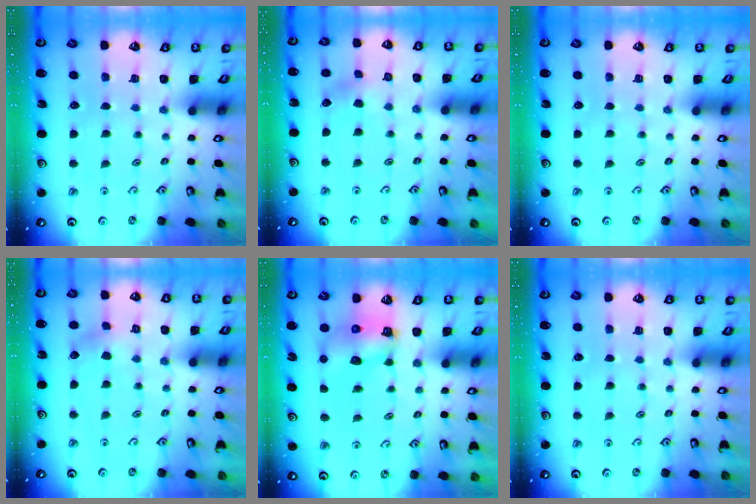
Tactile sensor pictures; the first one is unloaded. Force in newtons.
{"total": 3.5, "press": 3.5, "slide": 0.6}
{"total": 0.0}
{"total": 3.6, "press": 3.6, "slide": 0.3}
{"total": 6.8, "press": 6.8, "slide": 0.9}
{"total": 0.0}